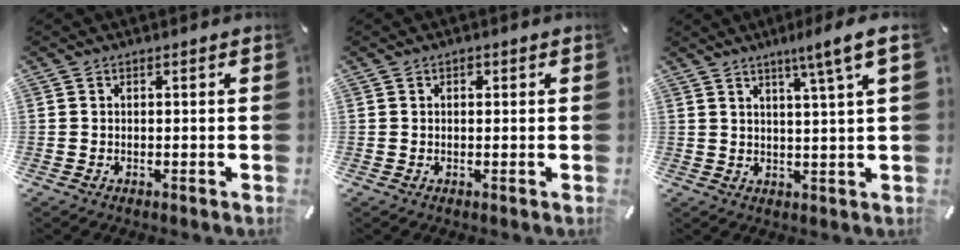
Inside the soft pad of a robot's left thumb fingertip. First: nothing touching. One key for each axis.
{"total": 0.9, "fx": 0.2, "fy": 0.8, "fz": 0.4, "tx": -0.002, "ty": 0.001, "tz": 0.001}
{"total": 7.2, "fx": 4.3, "fy": -0.5, "fz": 5.7, "tx": -0.095, "ty": -0.019, "tz": 0.066}